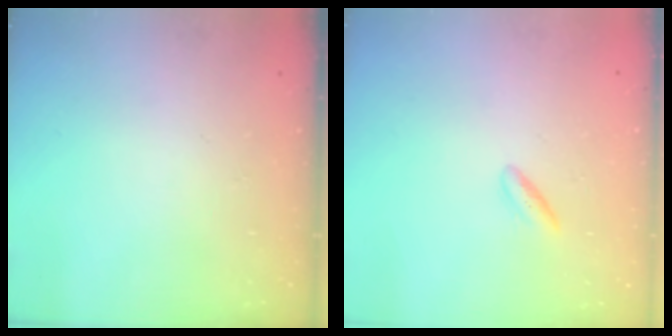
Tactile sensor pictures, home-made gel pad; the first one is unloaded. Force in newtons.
{"total": 2.5, "press": 2.2, "slide": 1.1}